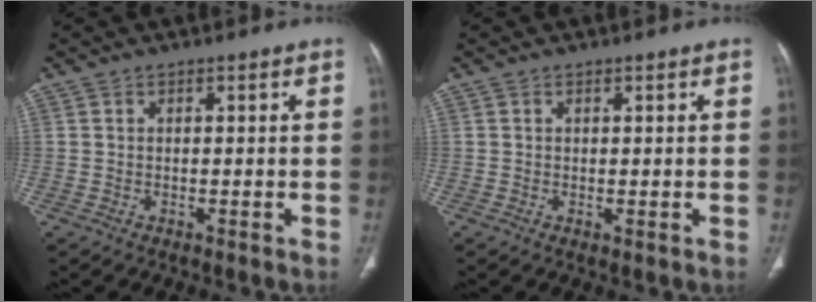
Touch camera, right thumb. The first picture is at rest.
{"total": 0.5, "force": [0.0, 0.1, 0.5], "torque": [-0.013, -0.005, 0.002]}